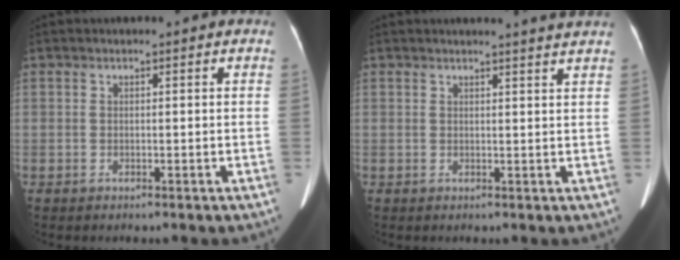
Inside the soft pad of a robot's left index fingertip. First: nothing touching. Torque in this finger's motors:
{"motor_torque": [-0.49, -1.48, 0.16, 0.04]}